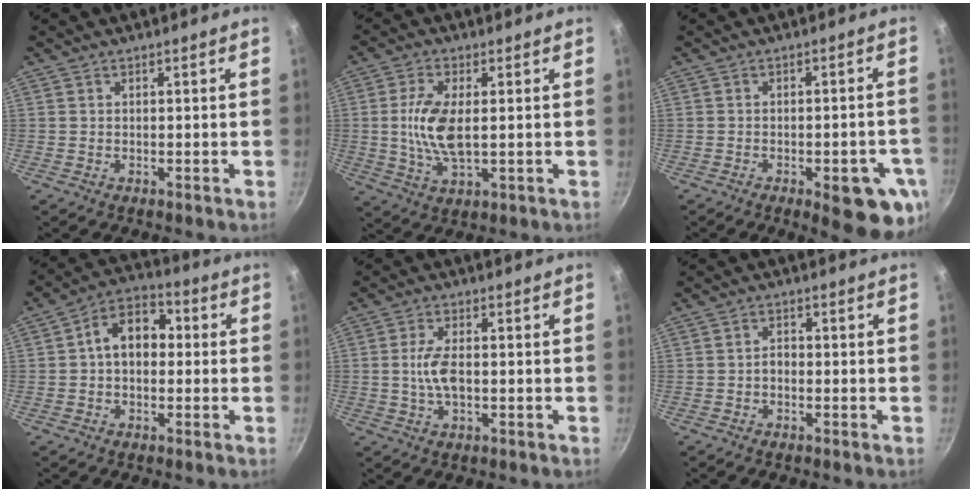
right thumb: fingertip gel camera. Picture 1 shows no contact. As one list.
[{"total": 9.4, "force": [0.5, 4.3, 8.3], "torque": [-0.167, -0.003, 0.011]}, {"total": 11.6, "force": [-4.5, 4.0, 9.9], "torque": [-0.093, 0.013, -0.051]}, {"total": 9.7, "force": [0.5, 6.9, 6.8], "torque": [-0.068, 0.031, -0.011]}, {"total": 5.5, "force": [-0.4, 2.6, 4.9], "torque": [-0.093, 0.008, -0.012]}, {"total": 1.7, "force": [-0.7, 1.1, 1.1], "torque": [-0.012, 0.014, -0.014]}]